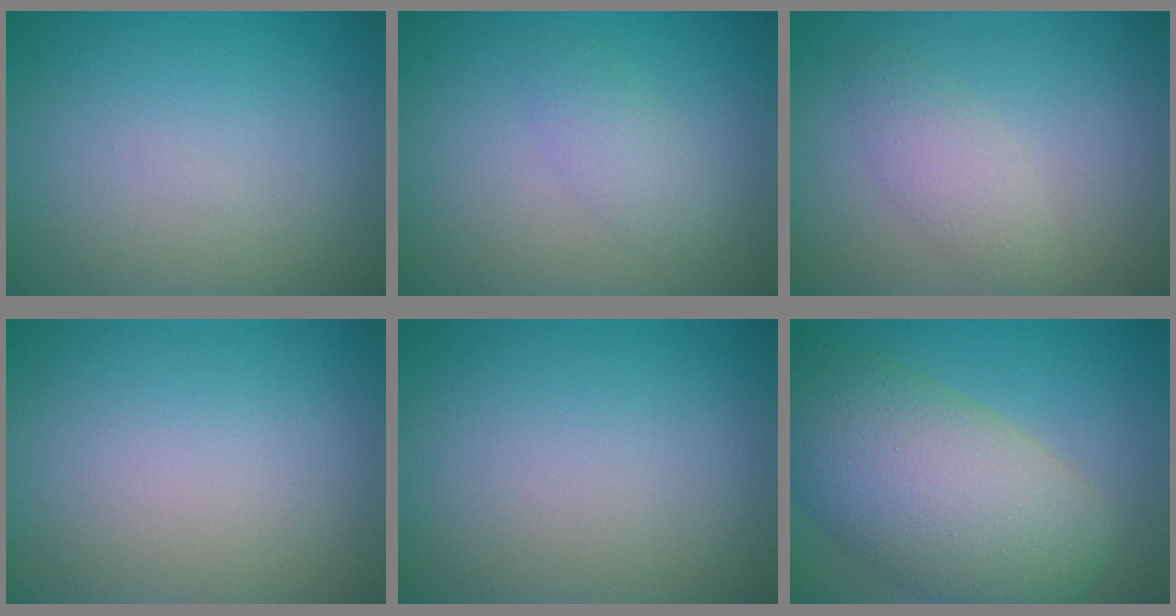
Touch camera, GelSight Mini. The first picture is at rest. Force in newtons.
{"total": 2.0, "press": 2.0, "slide": 0.2}
{"total": 2.3, "press": 2.3, "slide": 0.2}
{"total": 0.0}
{"total": 0.0}
{"total": 11.4, "press": 11.4, "slide": 0.8}